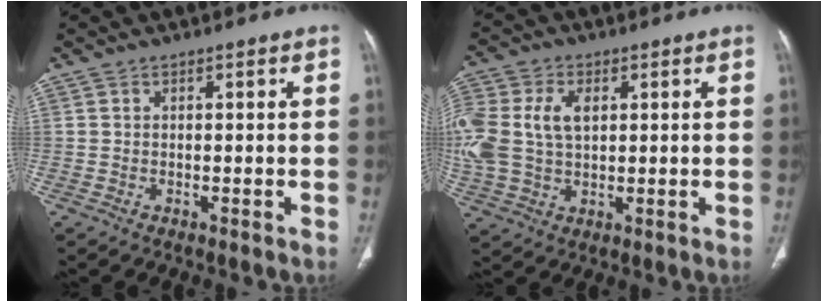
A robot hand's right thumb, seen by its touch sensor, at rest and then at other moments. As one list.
[{"total": 17.9, "force": [3.1, 12.3, 12.6], "torque": [-0.321, 0.019, 0.067]}]